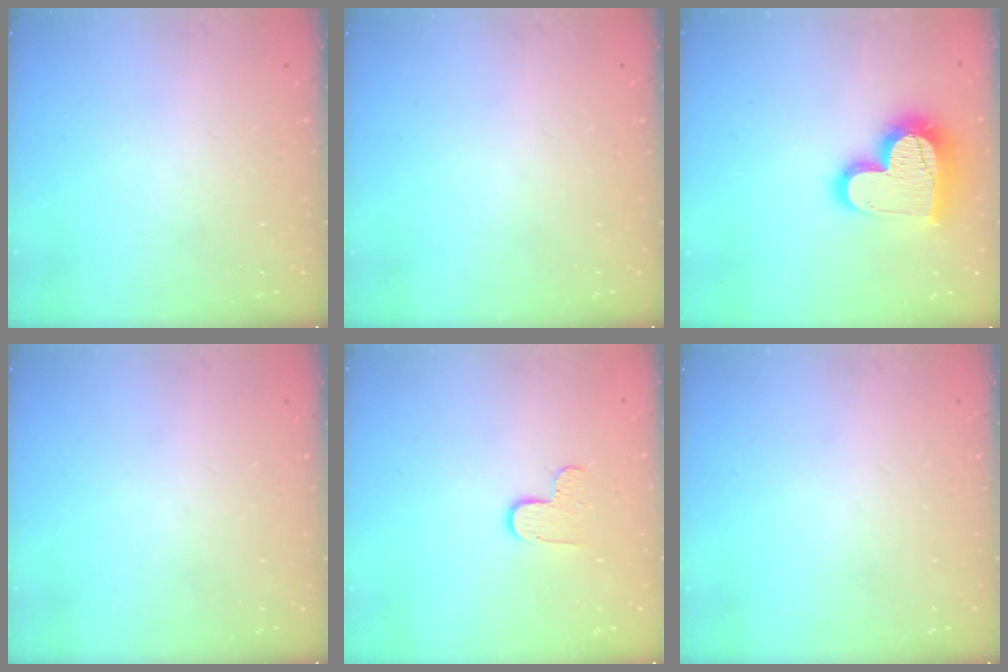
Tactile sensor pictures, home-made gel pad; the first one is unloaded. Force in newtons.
{"total": 0.0}
{"total": 20.1, "press": 20.0, "slide": 1.5}
{"total": 0.0}
{"total": 6.5, "press": 6.5, "slide": 0.3}
{"total": 0.0}